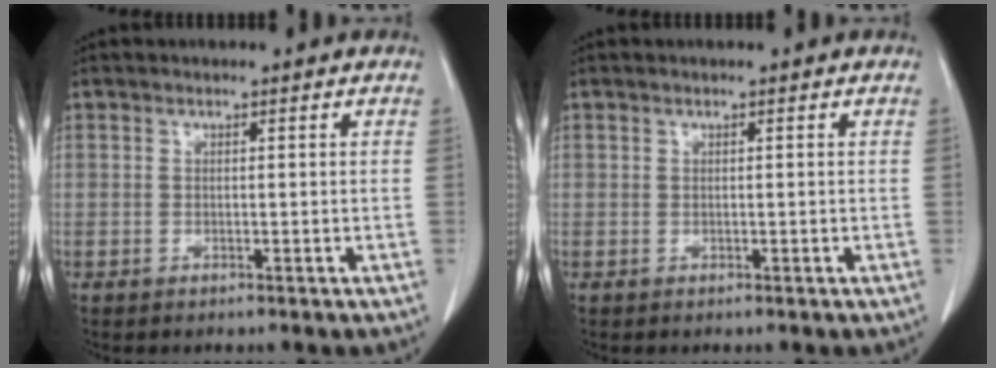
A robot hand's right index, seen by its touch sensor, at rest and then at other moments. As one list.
[{"total": 0.0}]